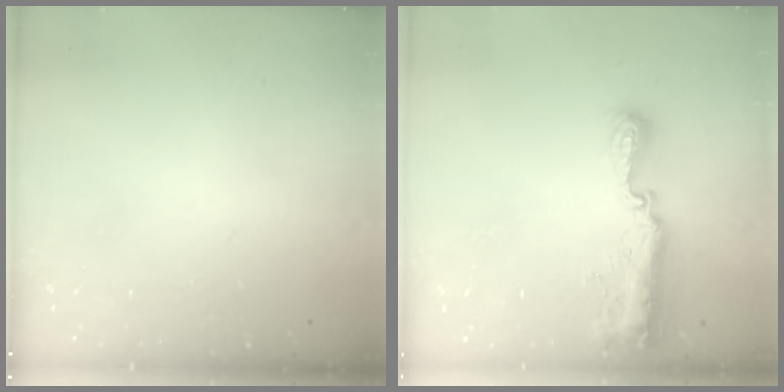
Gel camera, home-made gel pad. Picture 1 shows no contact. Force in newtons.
{"total": 11.2, "press": 10.1, "slide": 4.8}